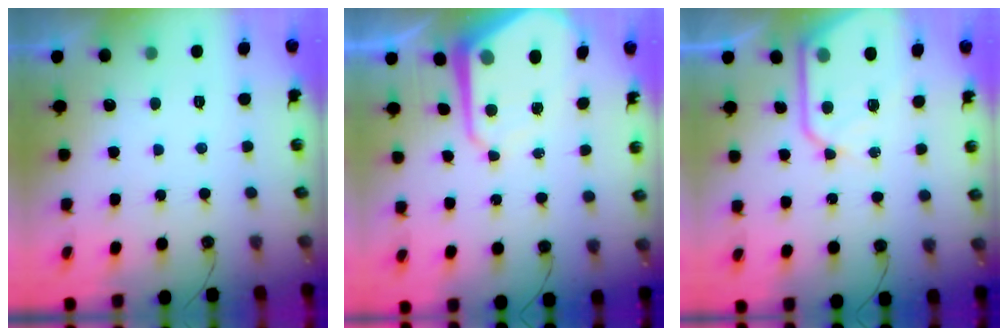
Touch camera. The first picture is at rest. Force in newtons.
{"total": 9.3, "press": 9.3, "slide": 0.8}
{"total": 12.7, "press": 12.7, "slide": 1.4}